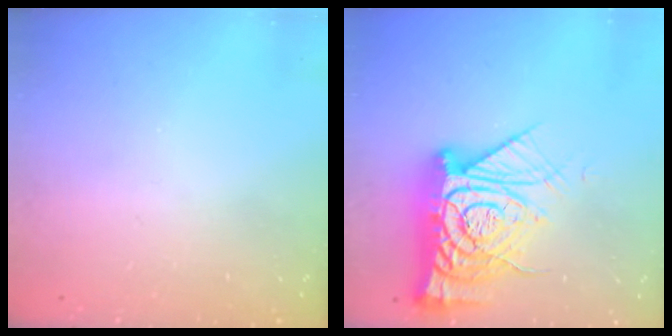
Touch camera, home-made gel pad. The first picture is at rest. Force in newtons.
{"total": 22.0, "press": 21.9, "slide": 2.2}